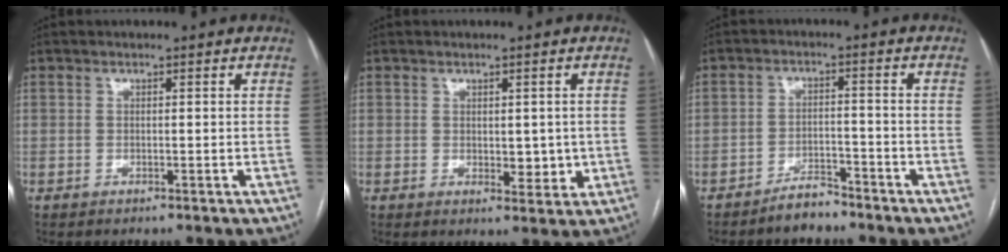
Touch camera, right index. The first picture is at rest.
{"total": 3.6, "force": [-0.1, 2.2, 2.8], "torque": [-0.030, -0.005, 0.006]}
{"total": 3.9, "force": [-3.6, 1.2, 1.1], "torque": [-0.016, 0.000, -0.062]}